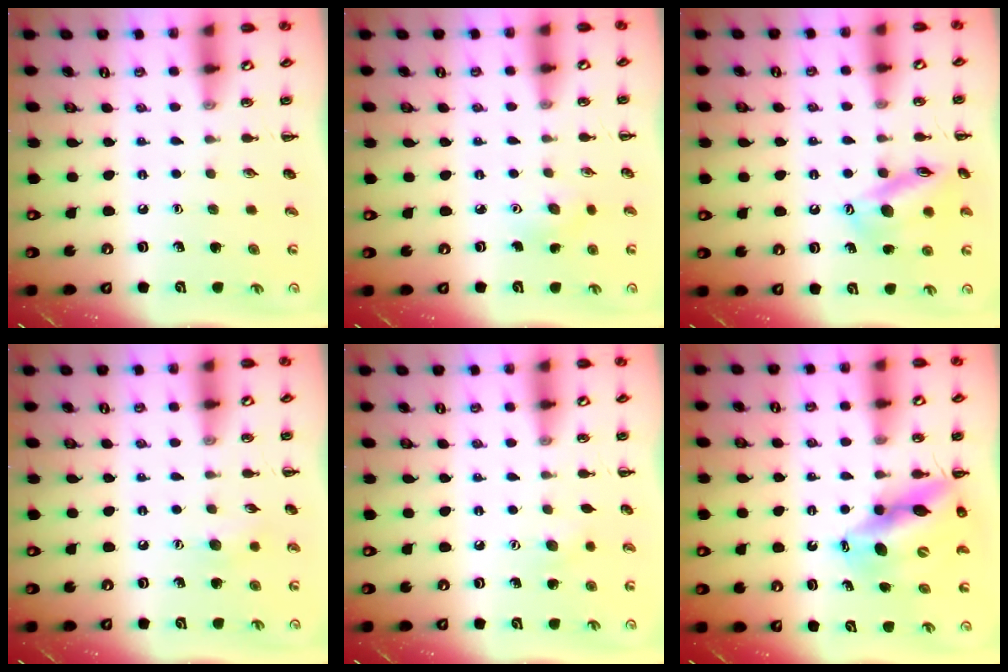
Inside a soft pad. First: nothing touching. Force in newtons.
{"total": 3.8, "press": 3.7, "slide": 1.0}
{"total": 14.5, "press": 14.4, "slide": 1.7}
{"total": 5.7, "press": 5.5, "slide": 1.6}
{"total": 5.5, "press": 5.4, "slide": 1.4}
{"total": 13.4, "press": 13.0, "slide": 3.5}